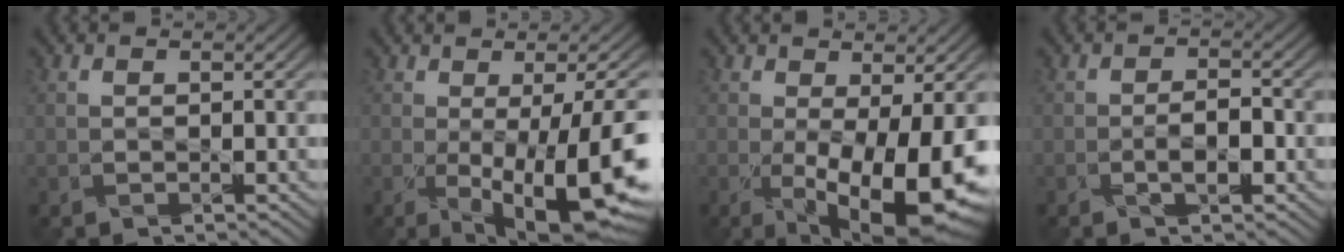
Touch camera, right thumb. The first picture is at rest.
{"total": 14.7, "force": [-3.7, 5.1, 13.3], "torque": [-0.203, -0.048, -0.032]}
{"total": 11.6, "force": [-3.1, 4.3, 10.3], "torque": [-0.176, -0.042, -0.033]}
{"total": 2.7, "force": [-1.4, 1.2, 2.1], "torque": [-0.032, 0.002, -0.028]}